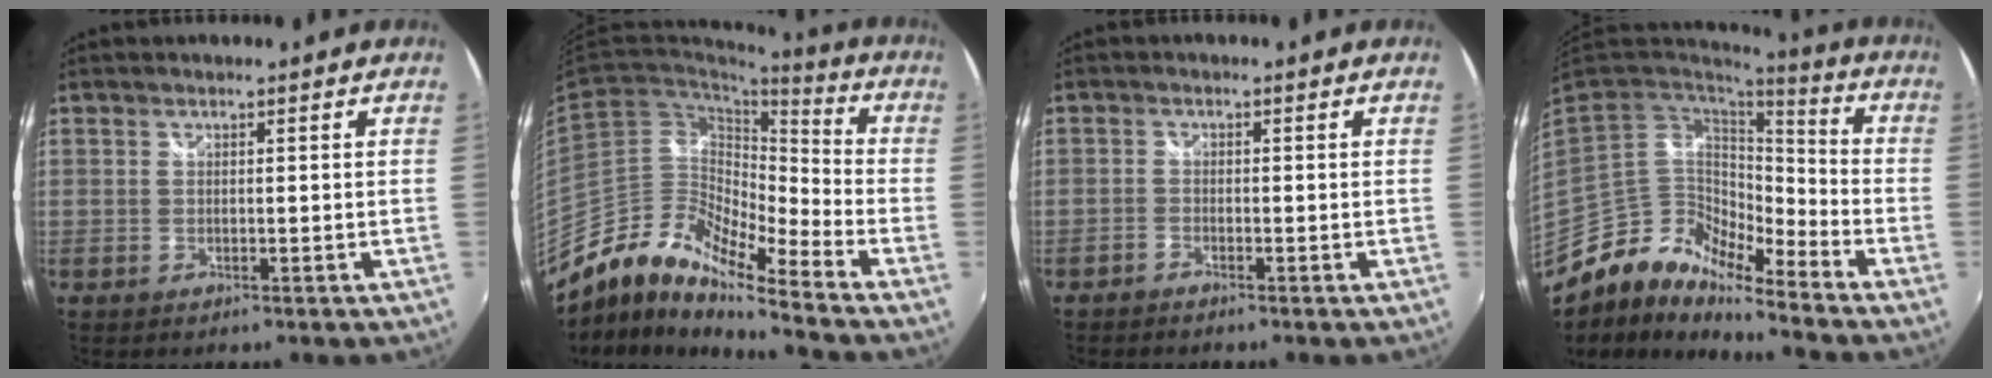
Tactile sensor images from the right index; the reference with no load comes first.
{"total": 10.9, "force": [-7.6, 2.9, 7.3], "torque": [-0.120, 0.012, -0.164]}
{"total": 1.3, "force": [-1.2, 0.2, 0.3], "torque": [-0.015, -0.002, -0.029]}
{"total": 10.4, "force": [-8.4, 3.9, 4.8], "torque": [-0.078, 0.011, -0.181]}